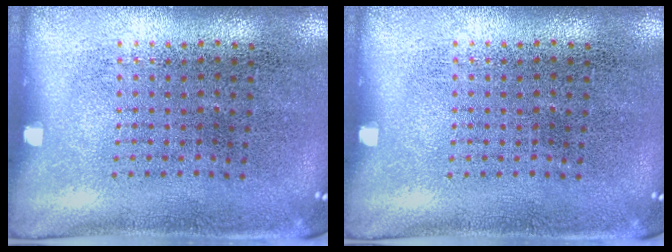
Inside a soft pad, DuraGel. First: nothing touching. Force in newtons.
{"total": 0.0}